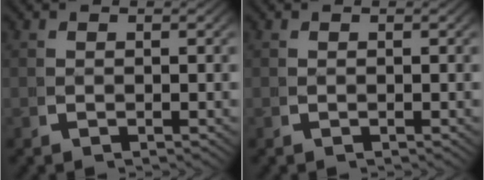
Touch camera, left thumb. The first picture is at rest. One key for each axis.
{"total": 0.0}